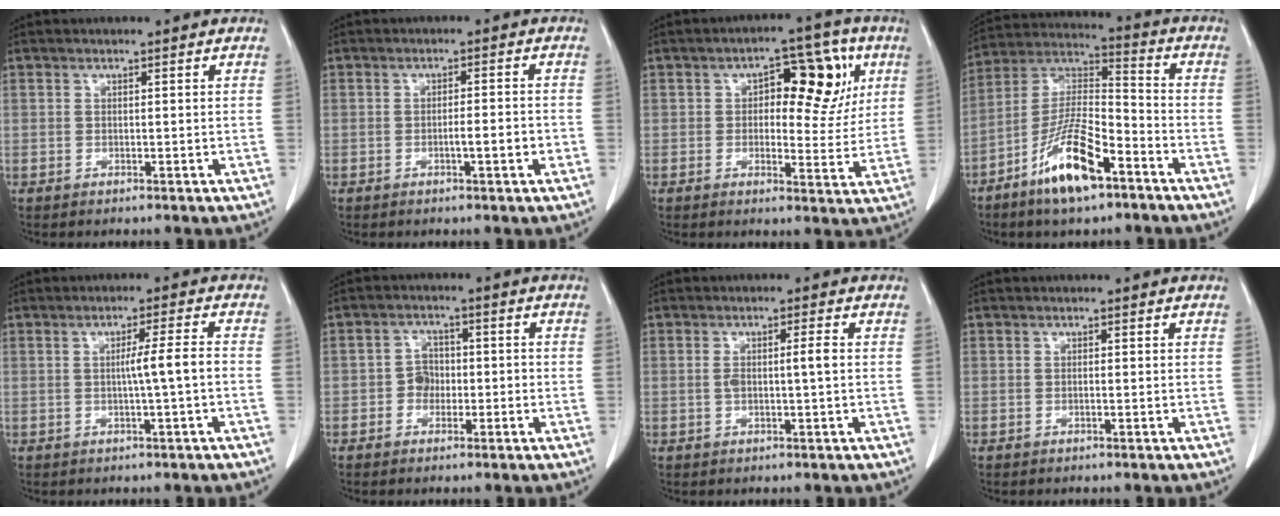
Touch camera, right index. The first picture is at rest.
{"total": 2.8, "force": [-0.9, 0.3, 2.7], "torque": [-0.039, 0.003, -0.012]}
{"total": 10.4, "force": [3.0, 5.1, 8.5], "torque": [-0.098, 0.027, 0.039]}
{"total": 13.8, "force": [-7.8, 3.5, 10.8], "torque": [-0.214, -0.003, -0.142]}
{"total": 3.9, "force": [-0.6, -0.7, 3.7], "torque": [-0.059, 0.003, -0.010]}
{"total": 3.0, "force": [-0.9, 2.6, 1.3], "torque": [-0.014, 0.013, -0.017]}
{"total": 2.9, "force": [0.1, 0.2, 2.9], "torque": [-0.053, 0.010, 0.007]}
{"total": 0.0}